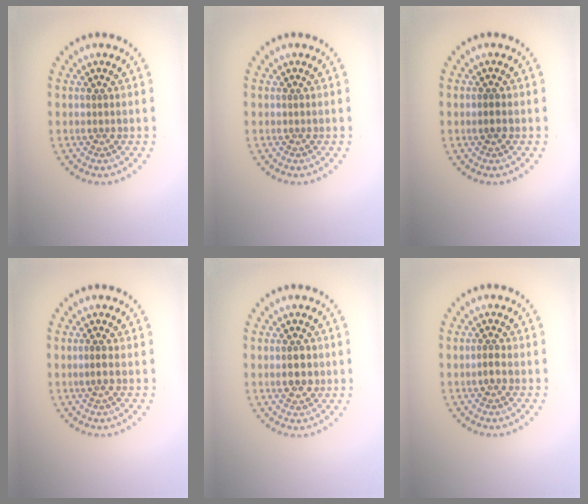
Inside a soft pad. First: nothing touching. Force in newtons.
{"total": 0.0}
{"total": 1.0, "press": 1.0, "slide": 0.1}
{"total": 0.8, "press": 0.8, "slide": 0.2}
{"total": 2.2, "press": 2.2, "slide": 0.0}
{"total": 1.0, "press": 1.0, "slide": 0.3}